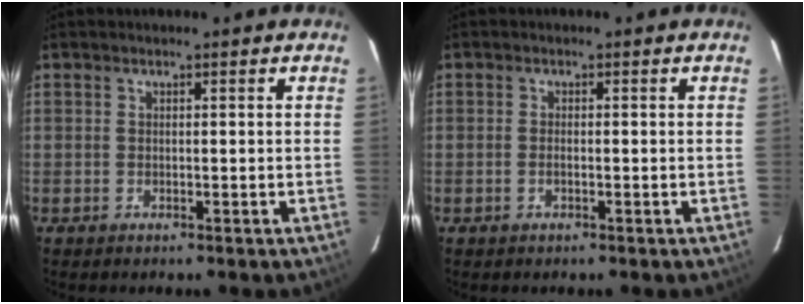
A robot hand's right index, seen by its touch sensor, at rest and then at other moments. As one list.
[{"total": 1.1, "force": [-0.4, 0.5, 0.9], "torque": [-0.021, 0.001, -0.009]}]